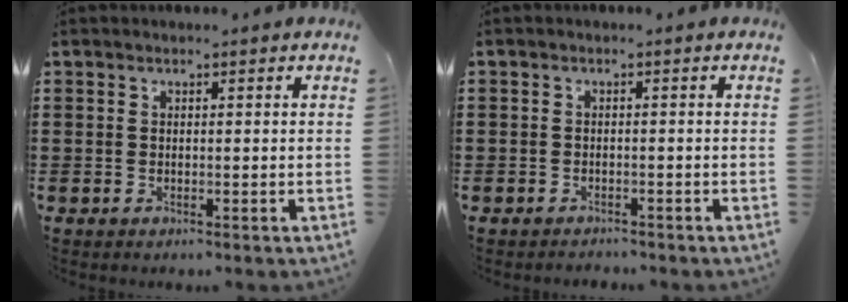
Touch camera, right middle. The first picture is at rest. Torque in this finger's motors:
{"motor_torque": [2.14, 0.00, -0.10, -0.04]}